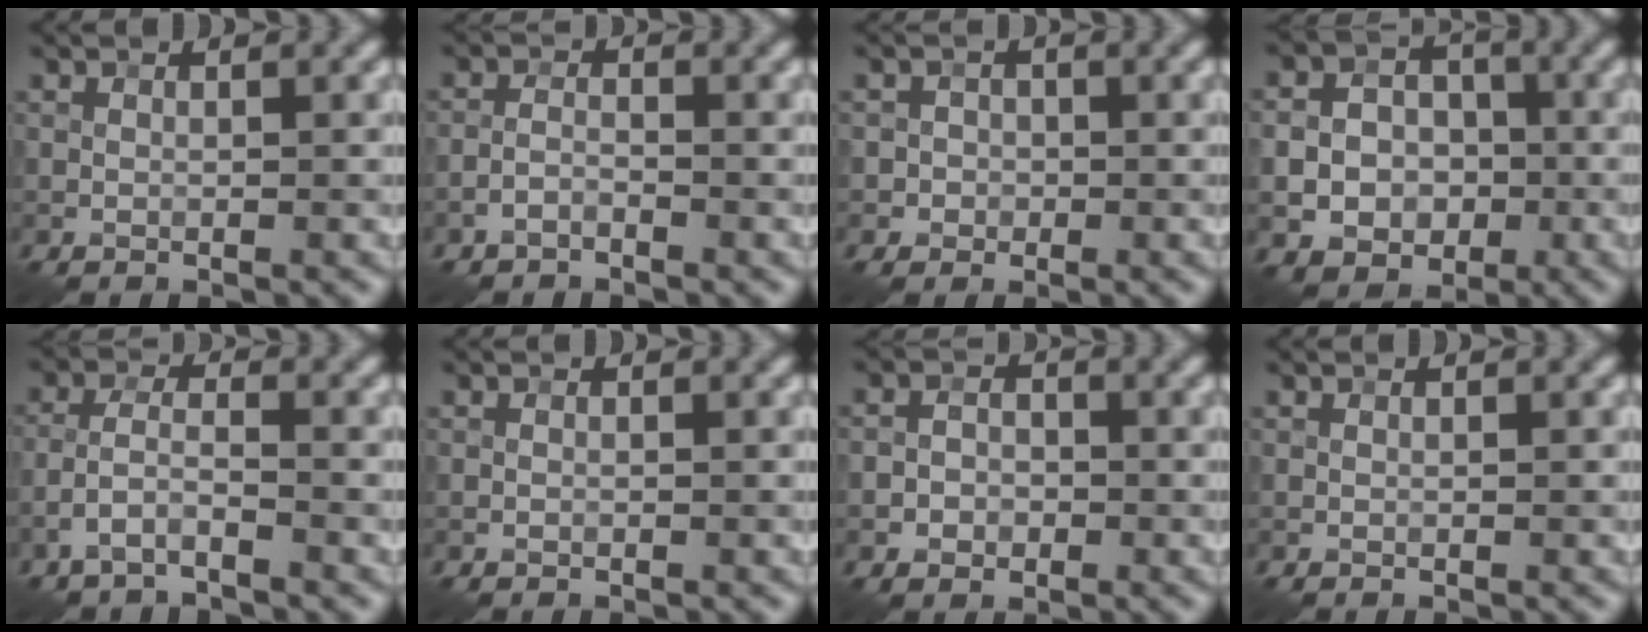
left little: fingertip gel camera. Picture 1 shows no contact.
{"total": 1.5, "force": [-1.2, 0.7, 0.6], "torque": [-0.010, 0.007, -0.027]}
{"total": 1.6, "force": [-0.3, 1.6, 0.2], "torque": [0.013, 0.000, -0.009]}
{"total": 7.8, "force": [-2.1, 6.8, 3.3], "torque": [-0.047, -0.005, -0.055]}
{"total": 2.8, "force": [-2.0, 0.7, 1.8], "torque": [-0.042, 0.010, -0.050]}
{"total": 0.0}
{"total": 2.2, "force": [-0.8, 1.7, 1.1], "torque": [-0.011, 0.000, -0.020]}
{"total": 0.0}